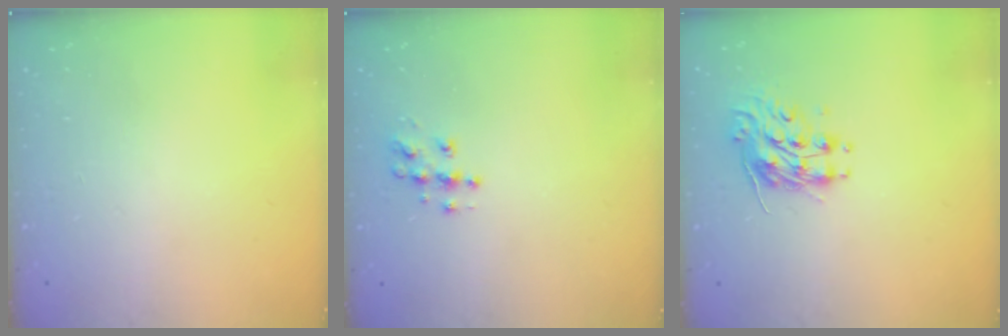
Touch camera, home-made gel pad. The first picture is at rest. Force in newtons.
{"total": 7.5, "press": 7.5, "slide": 0.3}
{"total": 8.9, "press": 8.9, "slide": 0.2}